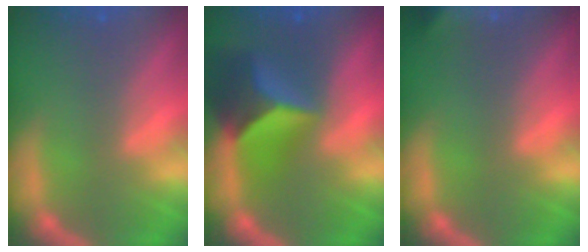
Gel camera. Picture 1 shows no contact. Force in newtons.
{"total": 8.4}
{"total": 9.0}